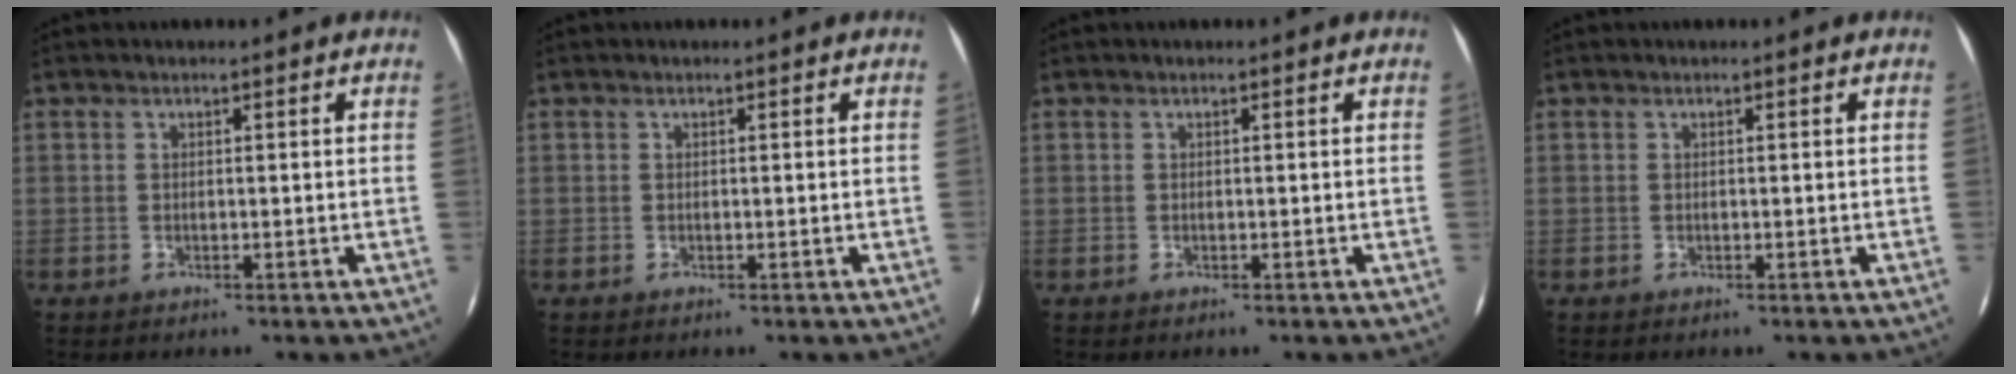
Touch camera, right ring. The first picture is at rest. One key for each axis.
{"total": 0.0}
{"total": 0.0}
{"total": 0.0}